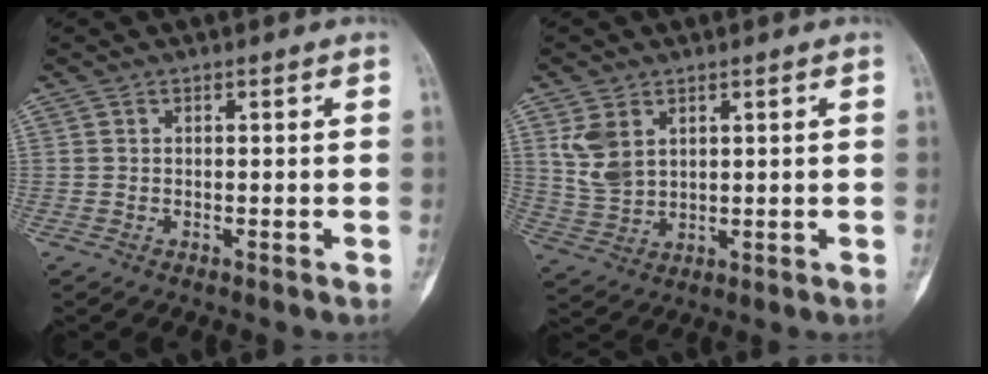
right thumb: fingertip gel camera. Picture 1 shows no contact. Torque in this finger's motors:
{"motor_torque": [0.83, 0.80, 0.61, 0.20, 0.01]}